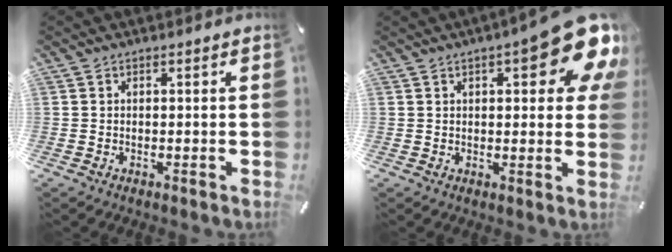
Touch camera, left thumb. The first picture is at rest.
{"total": 16.0, "force": [7.4, 5.1, 13.3], "torque": [-0.172, -0.040, 0.116]}